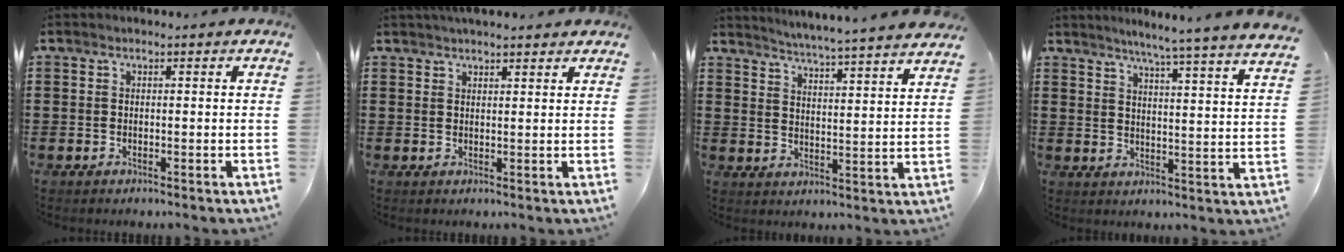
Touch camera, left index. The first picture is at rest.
{"total": 2.2, "force": [2.1, 0.4, 0.6], "torque": [-0.016, 0.002, 0.040]}
{"total": 4.3, "force": [4.0, -1.4, 0.6], "torque": [-0.032, -0.039, 0.063]}
{"total": 5.3, "force": [4.5, -1.6, 2.2], "torque": [-0.059, -0.041, 0.070]}